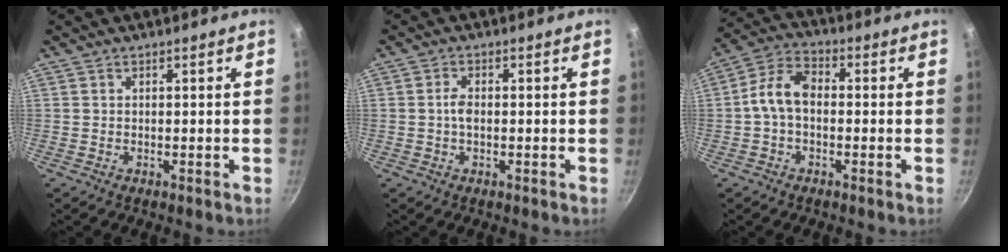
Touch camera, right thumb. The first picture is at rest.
{"total": 2.3, "force": [-0.2, 1.3, 1.9], "torque": [-0.036, 0.004, -0.006]}
{"total": 8.3, "force": [-0.6, 5.4, 6.3], "torque": [-0.113, 0.030, -0.022]}